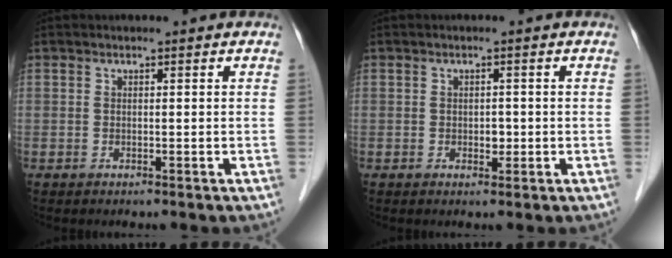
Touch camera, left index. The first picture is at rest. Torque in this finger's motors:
{"motor_torque": [0.07, -0.03, -0.01, 0.00]}